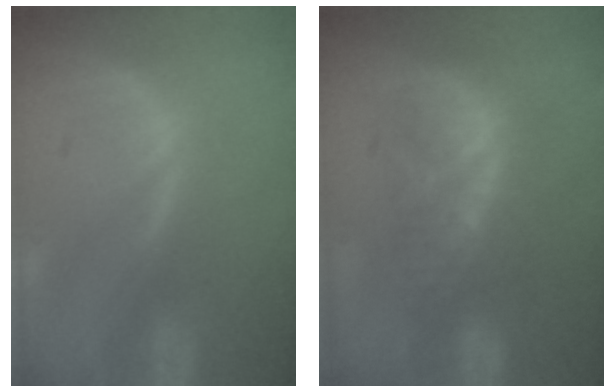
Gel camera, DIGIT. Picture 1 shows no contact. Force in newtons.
{"total": 8.8, "press": 7.5, "slide": 4.7}